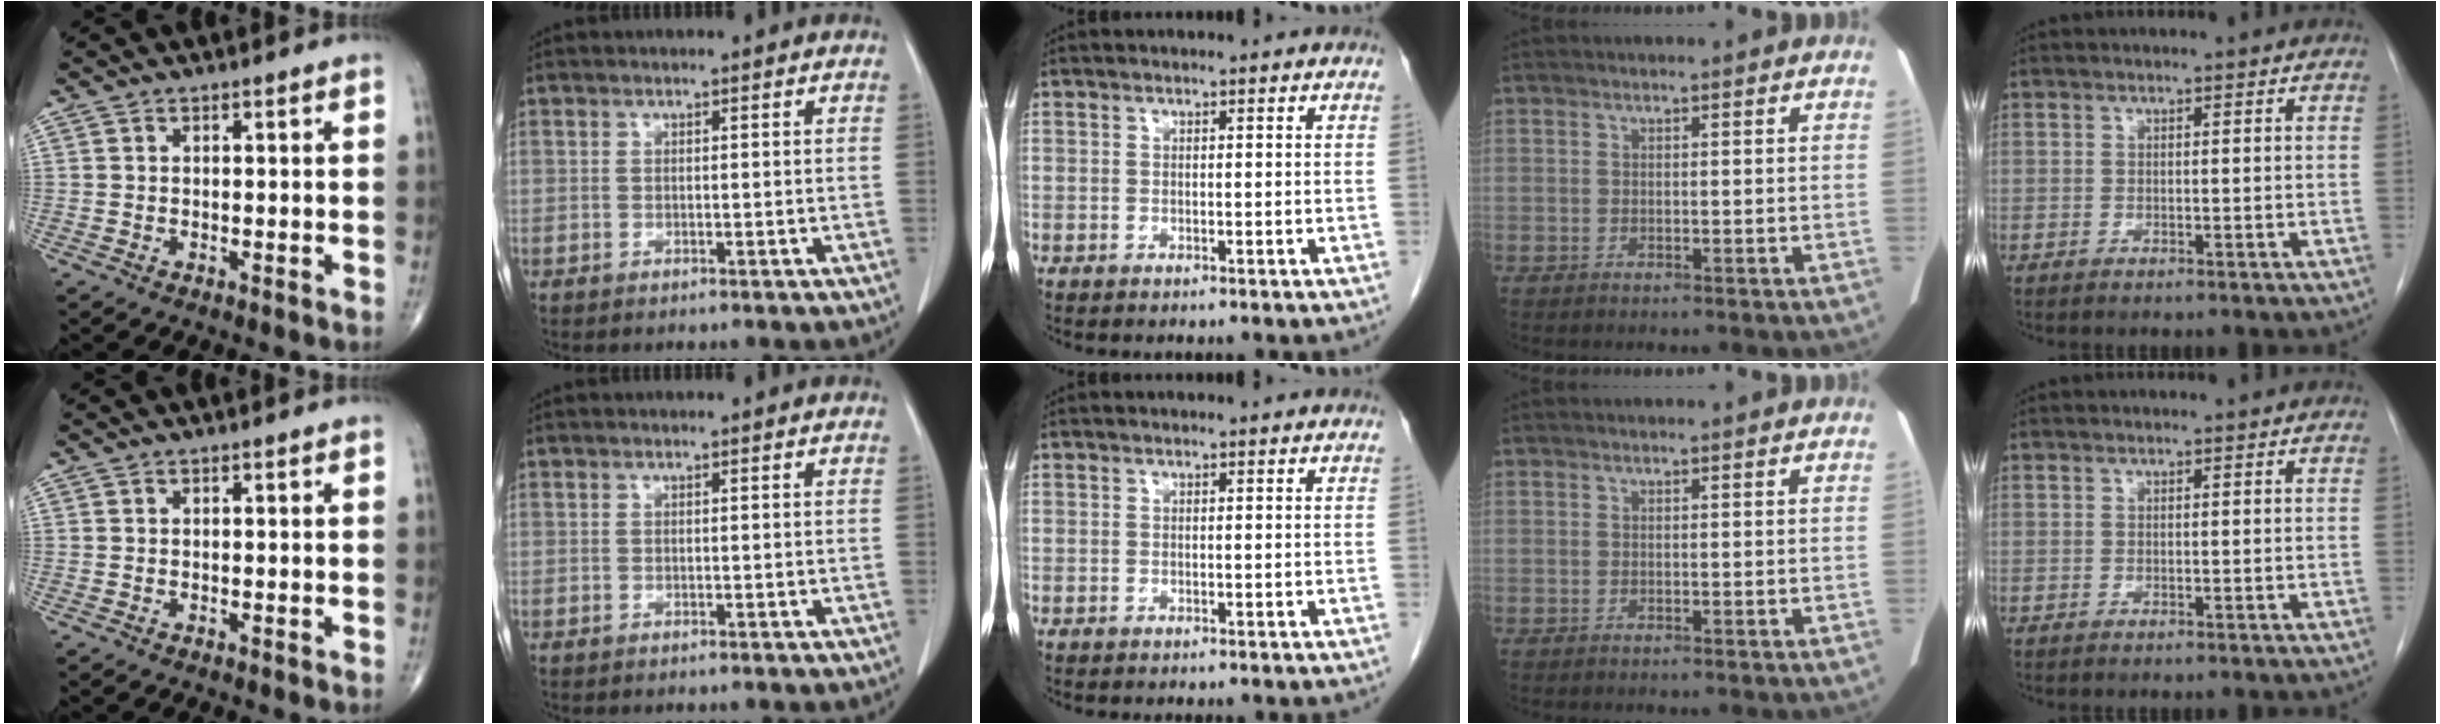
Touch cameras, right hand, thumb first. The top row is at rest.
{}